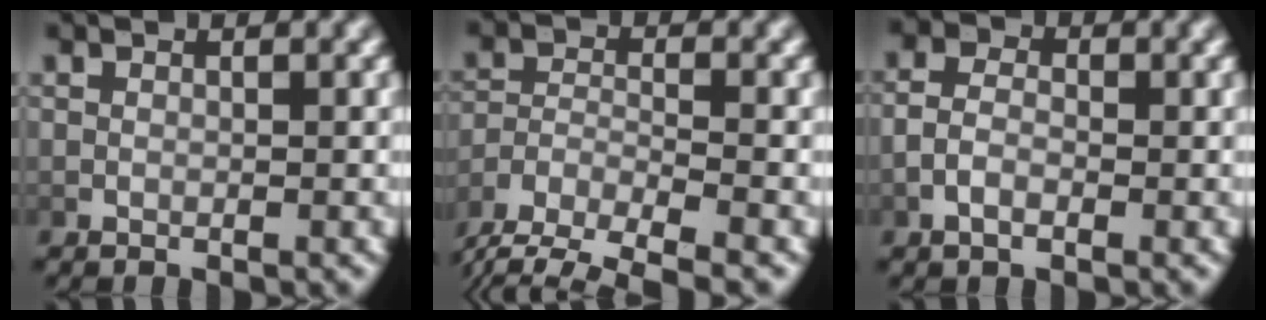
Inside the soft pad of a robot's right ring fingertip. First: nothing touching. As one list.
[{"total": 5.0, "force": [-2.8, 2.9, 2.9], "torque": [-0.075, -0.025, -0.040]}, {"total": 2.7, "force": [-0.6, 1.9, 1.8], "torque": [-0.041, -0.012, -0.006]}]